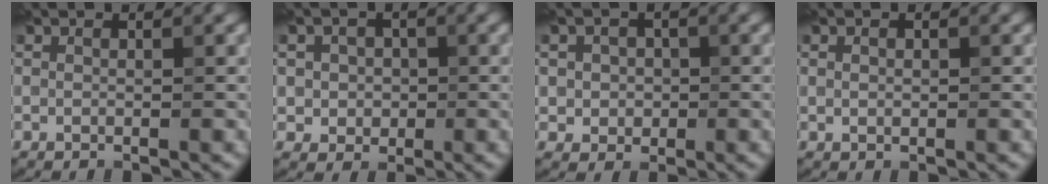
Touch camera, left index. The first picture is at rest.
{"total": 3.2, "force": [0.3, 3.0, 1.3], "torque": [-0.013, 0.009, -0.004]}
{"total": 2.9, "force": [0.2, 2.7, 1.2], "torque": [-0.009, 0.007, -0.008]}
{"total": 0.6, "force": [0.1, 0.5, 0.4], "torque": [-0.011, 0.000, 0.003]}